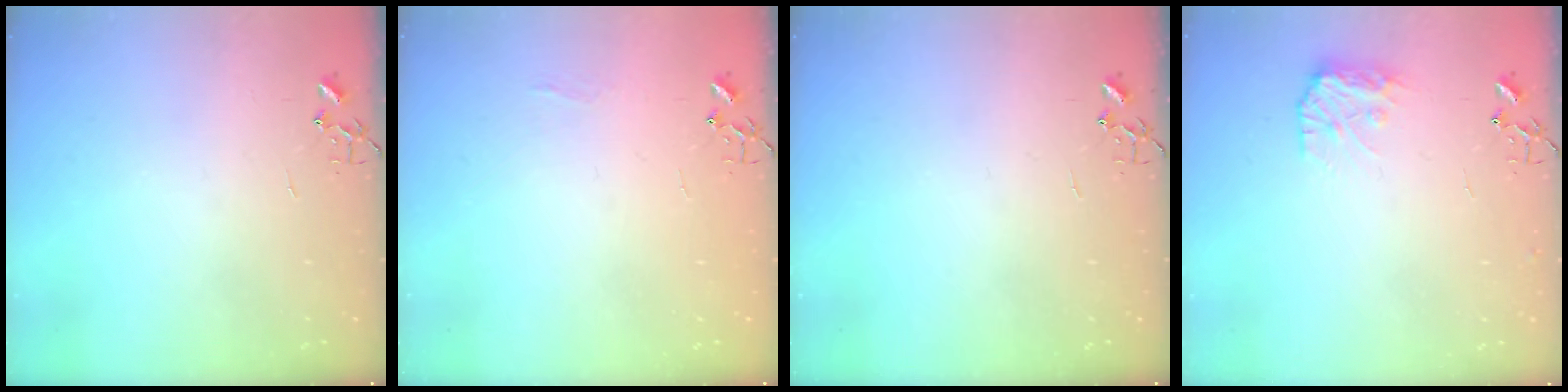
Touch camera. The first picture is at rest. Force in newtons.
{"total": 4.4, "press": 4.4, "slide": 0.6}
{"total": 0.0}
{"total": 9.2, "press": 9.2, "slide": 0.3}